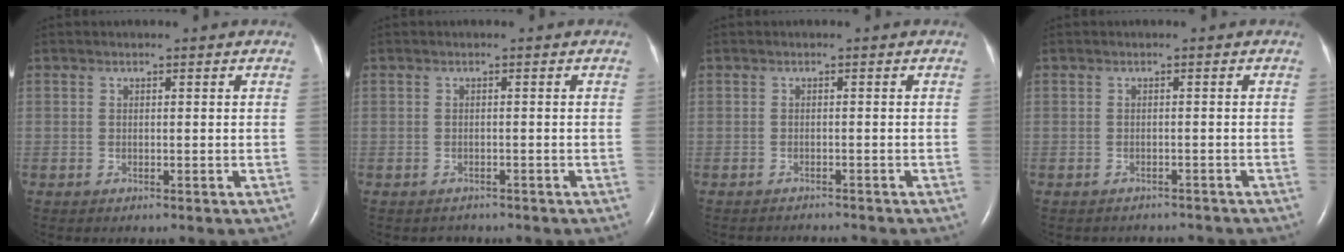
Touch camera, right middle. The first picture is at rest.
{"total": 1.3, "force": [-1.1, 0.7, -0.2], "torque": [-0.003, 0.000, -0.016]}
{"total": 3.5, "force": [-3.5, 0.2, 0.3], "torque": [0.001, -0.008, -0.047]}
{"total": 4.3, "force": [-4.1, 1.4, 0.3], "torque": [-0.001, -0.001, -0.045]}